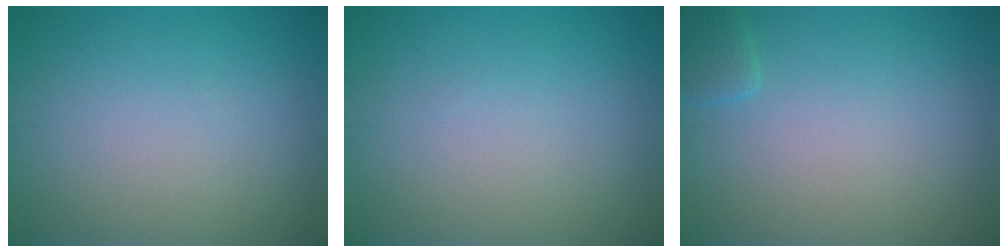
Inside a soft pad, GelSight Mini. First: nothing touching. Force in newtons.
{"total": 0.0}
{"total": 1.3, "press": 1.3, "slide": 0.1}